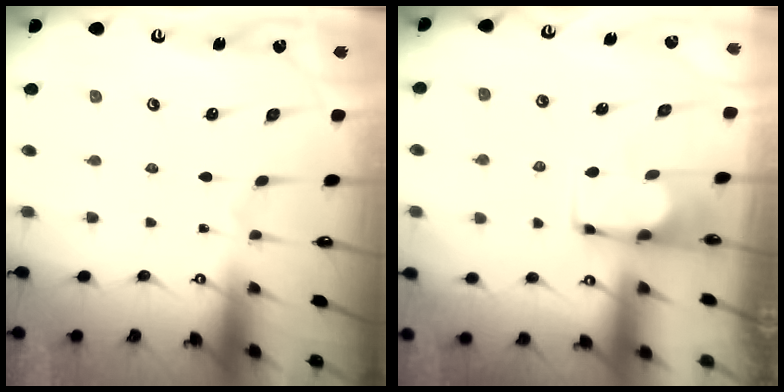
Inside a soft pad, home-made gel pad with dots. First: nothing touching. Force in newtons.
{"total": 1.8, "press": 1.6, "slide": 0.8}